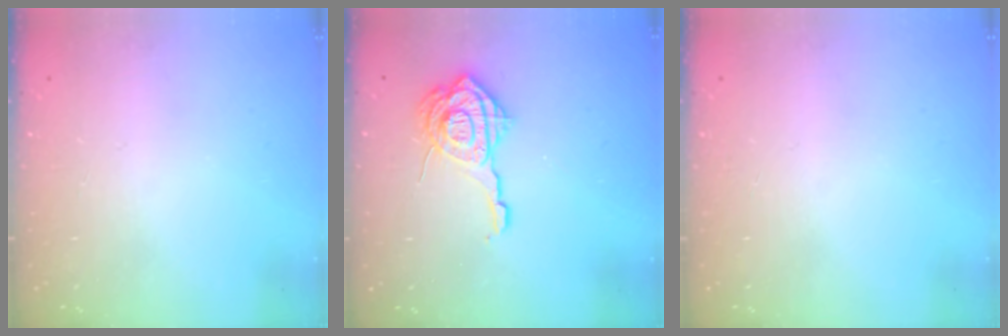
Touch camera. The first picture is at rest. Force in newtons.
{"total": 14.4, "press": 14.3, "slide": 1.3}
{"total": 0.0}